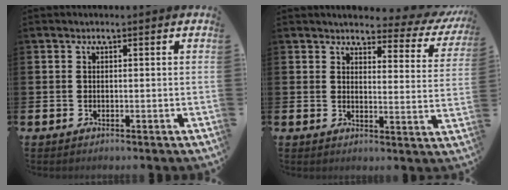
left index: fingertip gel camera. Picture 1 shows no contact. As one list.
[{"total": 3.6, "force": [3.4, 1.0, 0.8], "torque": [-0.020, -0.033, 0.051]}]